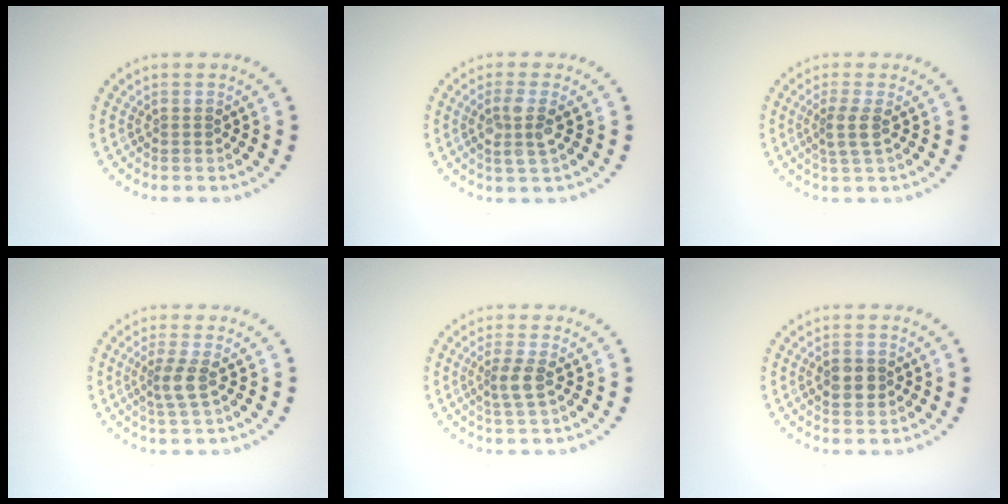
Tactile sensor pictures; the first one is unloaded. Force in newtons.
{"total": 2.6, "press": 2.2, "slide": 1.3}
{"total": 2.0, "press": 1.6, "slide": 1.2}
{"total": 2.3, "press": 1.9, "slide": 1.4}
{"total": 2.1, "press": 1.7, "slide": 1.2}
{"total": 2.8, "press": 2.8, "slide": 0.1}